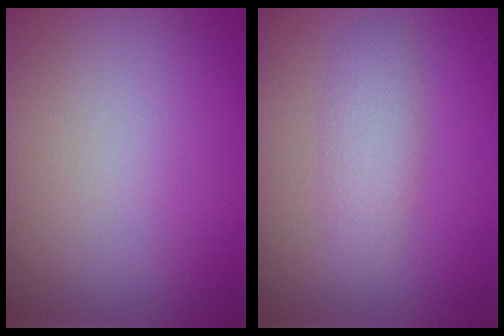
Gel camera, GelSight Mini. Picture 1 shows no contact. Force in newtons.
{"total": 2.4, "press": 2.4, "slide": 0.2}